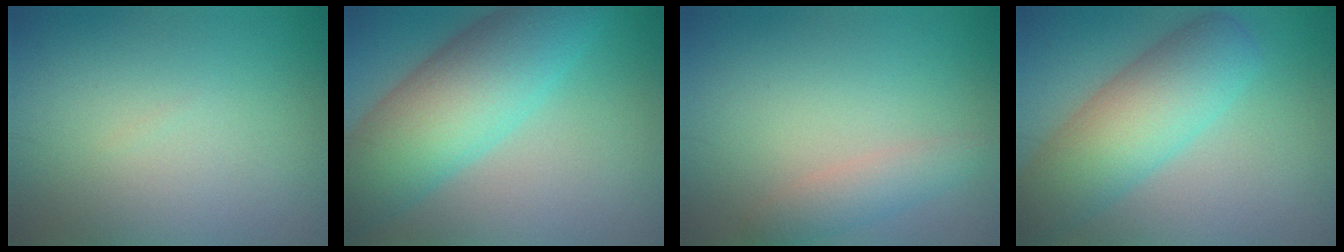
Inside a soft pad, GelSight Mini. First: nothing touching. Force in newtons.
{"total": 10.0, "press": 10.0, "slide": 0.2}
{"total": 2.1, "press": 2.1, "slide": 0.1}
{"total": 7.7, "press": 7.7, "slide": 0.3}